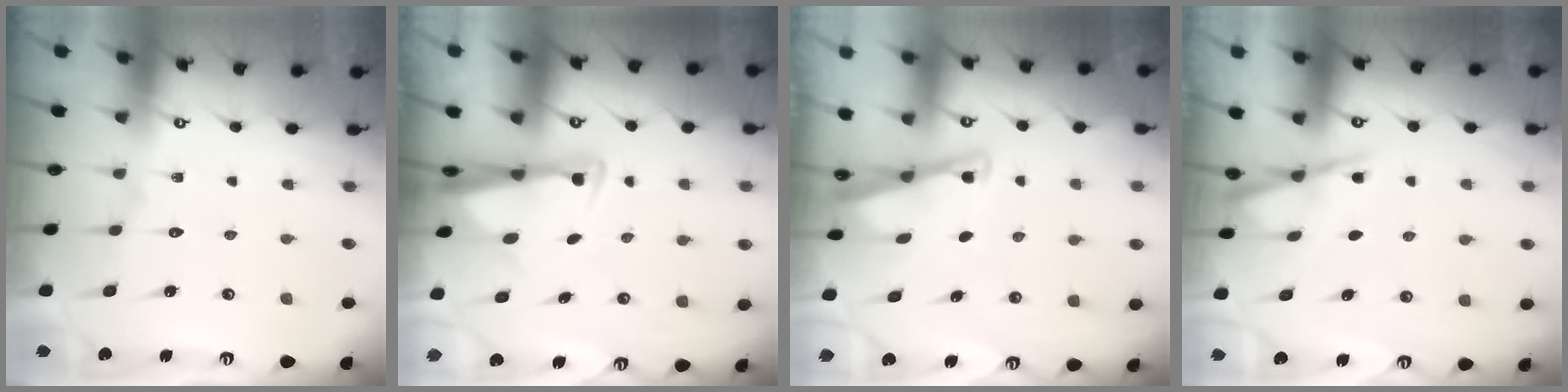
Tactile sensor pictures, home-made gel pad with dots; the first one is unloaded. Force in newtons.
{"total": 2.9, "press": 2.8, "slide": 1.0}
{"total": 2.9, "press": 2.9, "slide": 0.3}
{"total": 2.3, "press": 2.2, "slide": 0.4}